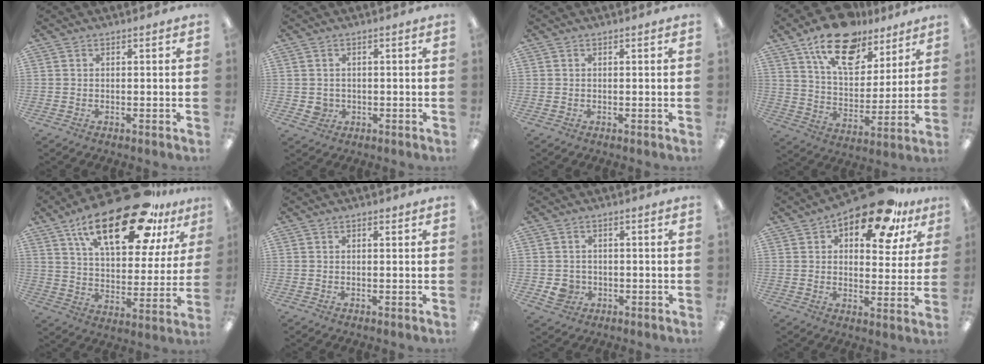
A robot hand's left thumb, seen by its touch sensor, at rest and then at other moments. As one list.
[{"total": 2.7, "force": [-0.3, 2.6, 0.8], "torque": [-0.007, 0.000, -0.008]}, {"total": 0.0}, {"total": 18.2, "force": [12.3, 9.4, 9.6], "torque": [-0.152, -0.063, 0.214]}, {"total": 25.8, "force": [15.7, 10.5, 17.6], "torque": [-0.276, -0.078, 0.258]}, {"total": 0.6, "force": [0.4, 0.3, 0.3], "torque": [0.003, 0.000, 0.005]}, {"total": 4.0, "force": [-1.0, 3.7, 1.2], "torque": [-0.005, 0.001, -0.018]}, {"total": 16.1, "force": [11.2, 6.7, 9.4], "torque": [-0.134, -0.060, 0.188]}]